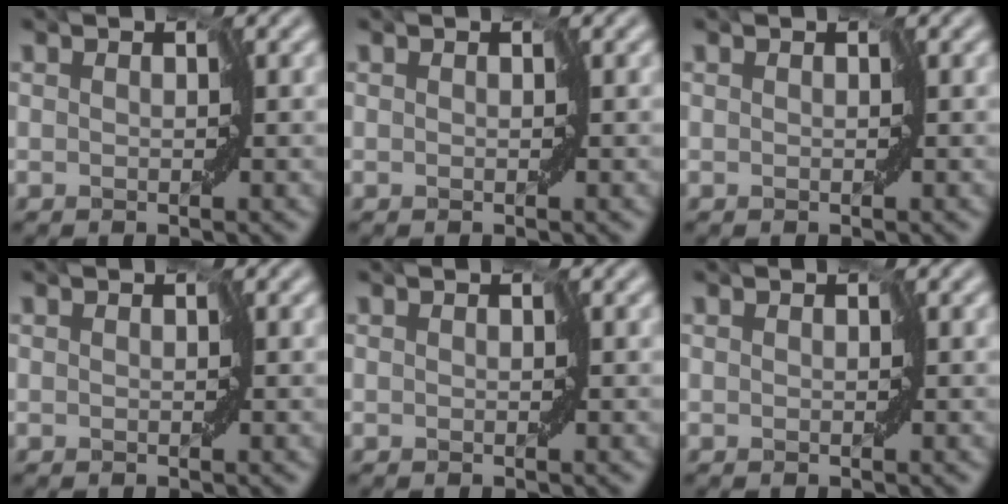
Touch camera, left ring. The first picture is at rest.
{"total": 0.0}
{"total": 0.0}
{"total": 0.0}
{"total": 0.0}
{"total": 0.0}